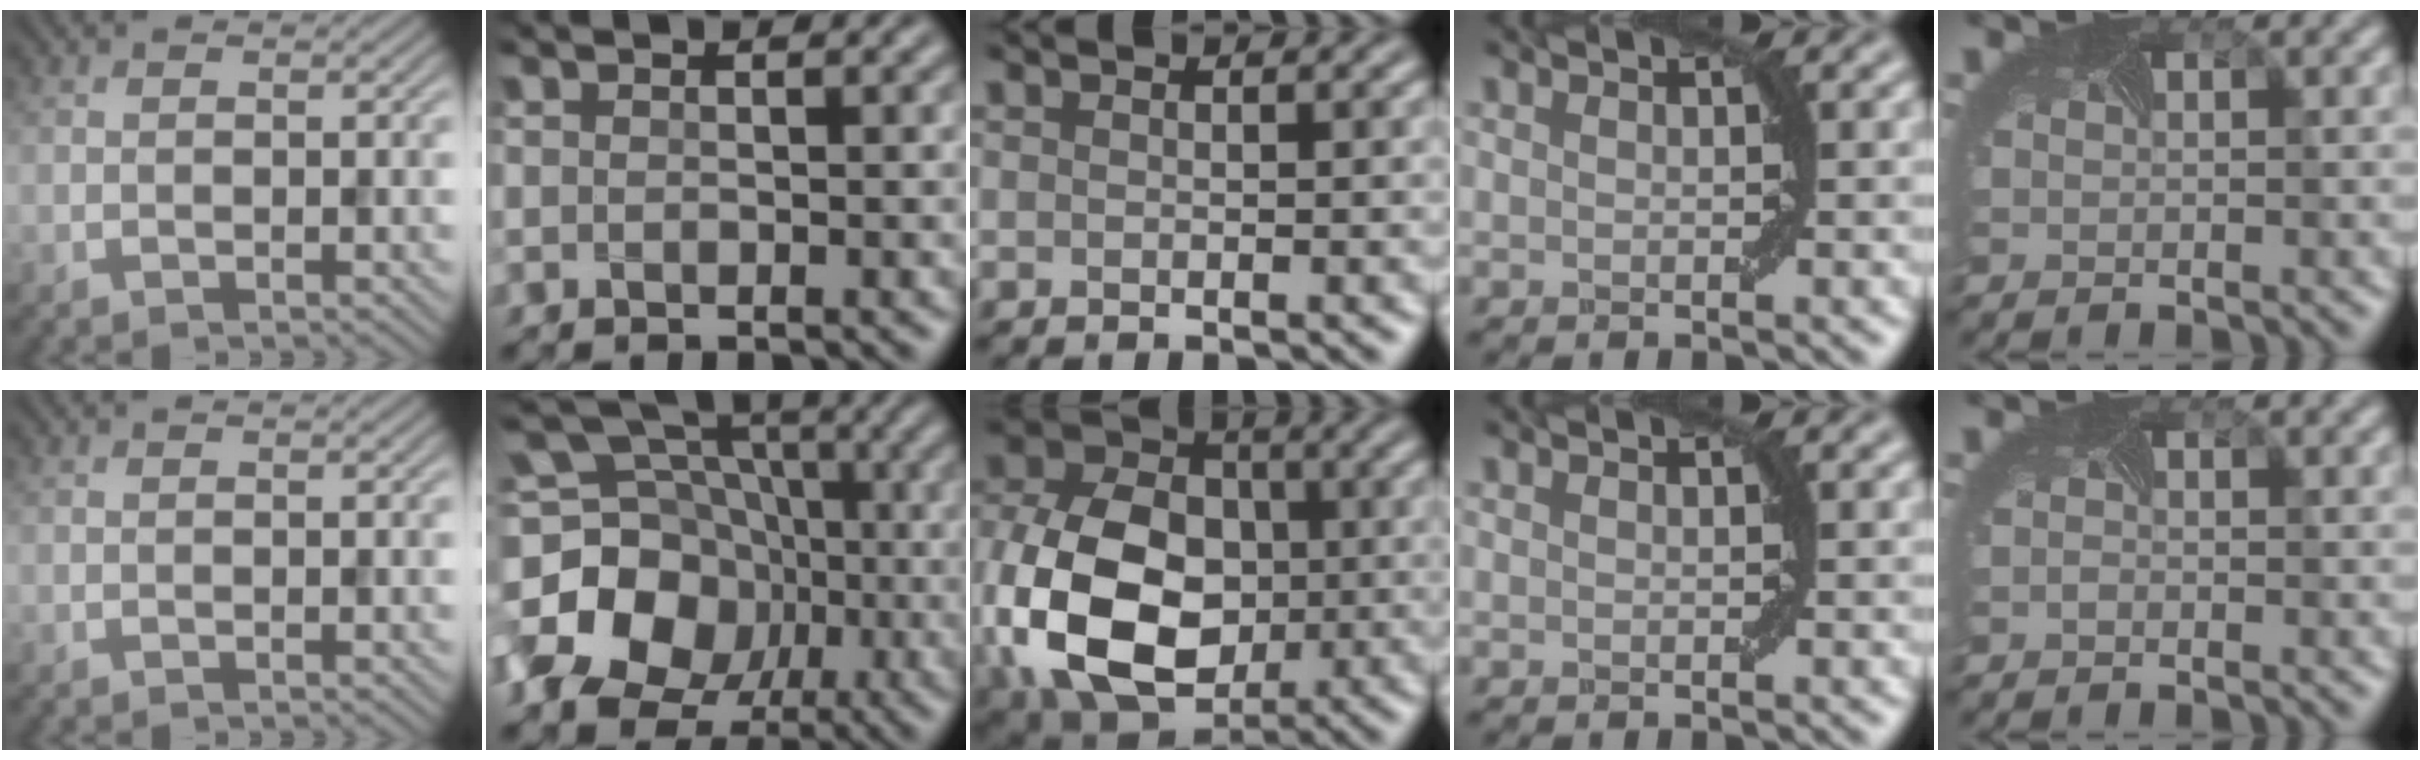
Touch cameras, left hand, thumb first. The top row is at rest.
{"index": {"total": 17.4, "force": [-3.3, 15.2, 8.0], "torque": [-0.200, 0.003, -0.078]}, "middle": {"total": 14.2, "force": [-2.4, 10.2, 9.6], "torque": [-0.214, -0.013, -0.051]}, "little": {"total": 0.6, "force": [-0.5, -0.1, -0.3], "torque": [-0.002, -0.006, -0.011]}}